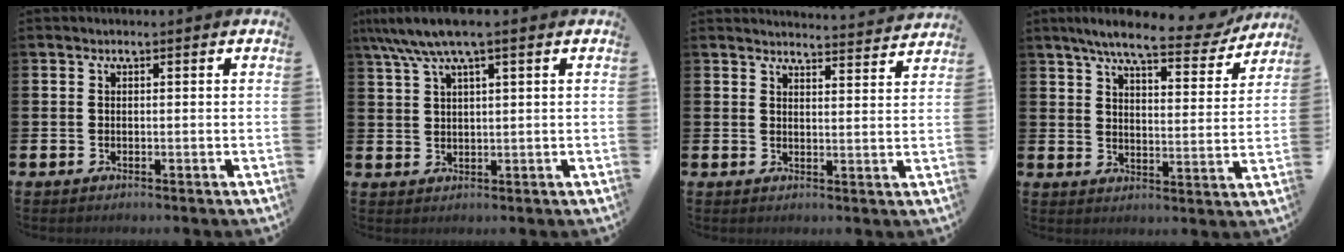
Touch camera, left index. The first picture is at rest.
{"total": 5.7, "force": [4.1, 0.7, 3.9], "torque": [-0.086, -0.004, 0.074]}
{"total": 3.9, "force": [3.9, -0.2, 0.1], "torque": [0.001, -0.034, 0.067]}
{"total": 8.2, "force": [7.1, 1.3, 3.9], "torque": [-0.076, -0.037, 0.117]}